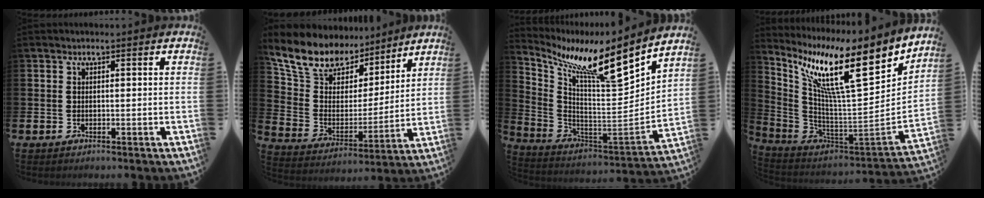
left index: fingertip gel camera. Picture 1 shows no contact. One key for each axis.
{"total": 11.8, "fx": 10.6, "fy": 4.7, "fz": 2.5, "tx": -0.112, "ty": -0.071, "tz": 0.193}
{"total": 12.0, "fx": 8.8, "fy": 1.9, "fz": 8.0, "tx": -0.172, "ty": -0.063, "tz": 0.138}
{"total": 14.2, "fx": 7.6, "fy": 3.1, "fz": 11.7, "tx": -0.224, "ty": -0.051, "tz": 0.116}